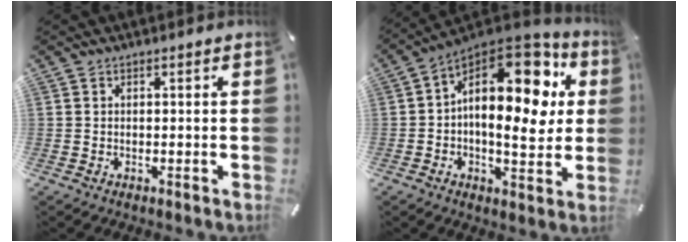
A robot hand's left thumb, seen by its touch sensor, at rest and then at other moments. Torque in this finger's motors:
{"motor_torque": [0.63, 0.53, 1.12, 0.55, 0.21]}